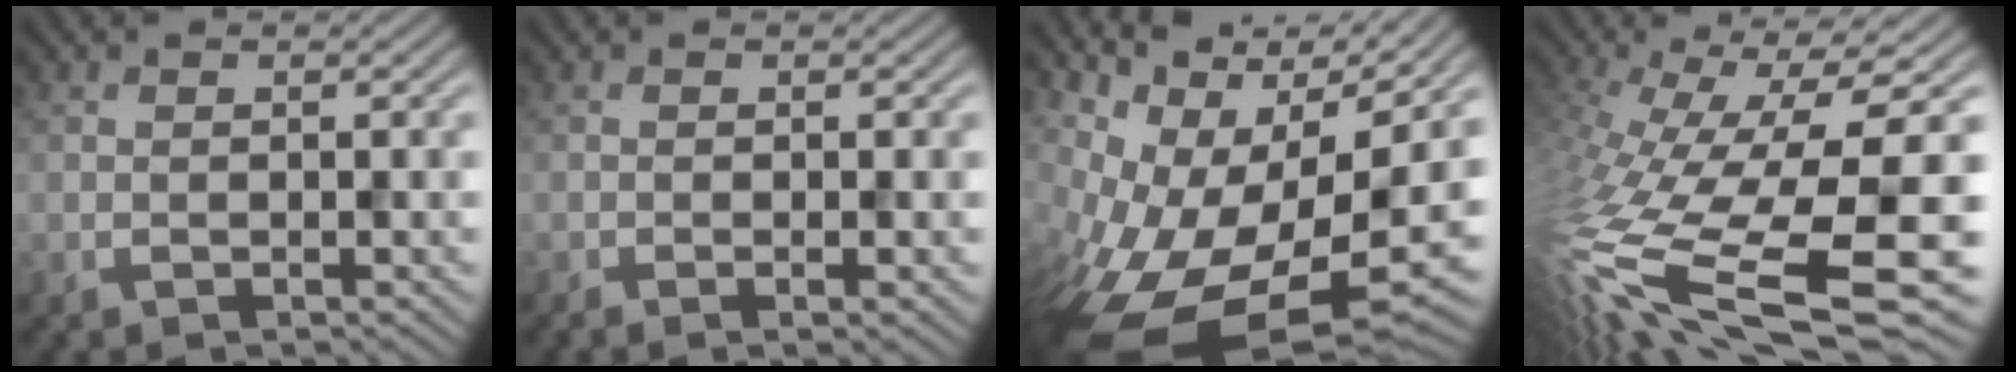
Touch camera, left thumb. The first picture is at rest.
{"total": 1.1, "force": [-0.5, 0.2, 1.0], "torque": [-0.013, -0.003, -0.012]}
{"total": 15.1, "force": [-4.3, 8.1, 12.0], "torque": [-0.248, -0.033, -0.049]}
{"total": 15.2, "force": [-5.2, 6.6, 12.7], "torque": [-0.296, -0.057, -0.056]}